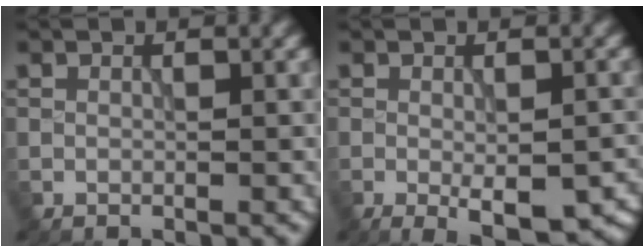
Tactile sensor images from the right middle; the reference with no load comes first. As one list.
[{"total": 6.3, "force": [-2.5, 2.4, 5.3], "torque": [-0.073, -0.022, -0.019]}]